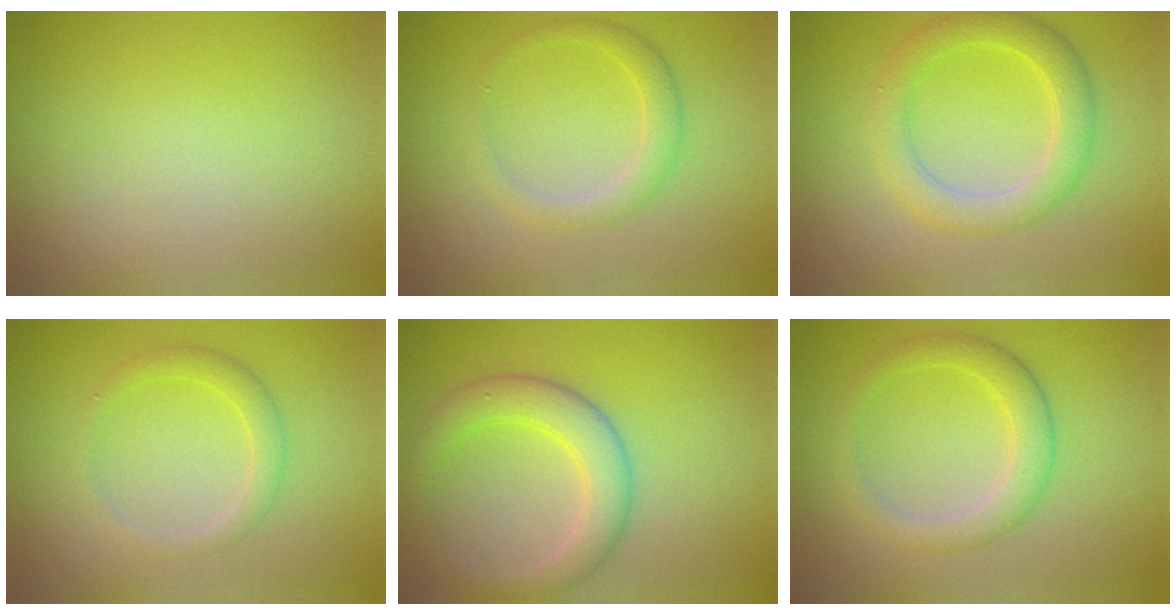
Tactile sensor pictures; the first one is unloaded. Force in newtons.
{"total": 2.1, "press": 2.1, "slide": 0.1}
{"total": 3.6, "press": 3.6, "slide": 0.1}
{"total": 1.9, "press": 1.9, "slide": 0.1}
{"total": 4.2, "press": 4.2, "slide": 0.1}
{"total": 2.2, "press": 2.2, "slide": 0.2}